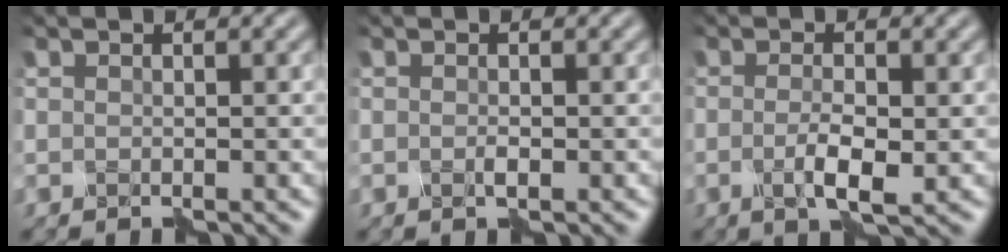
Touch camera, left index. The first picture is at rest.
{"total": 0.6, "force": [-0.2, 0.0, 0.5], "torque": [-0.017, 0.002, -0.002]}
{"total": 3.2, "force": [-0.6, 0.6, 3.1], "torque": [-0.062, -0.004, -0.011]}